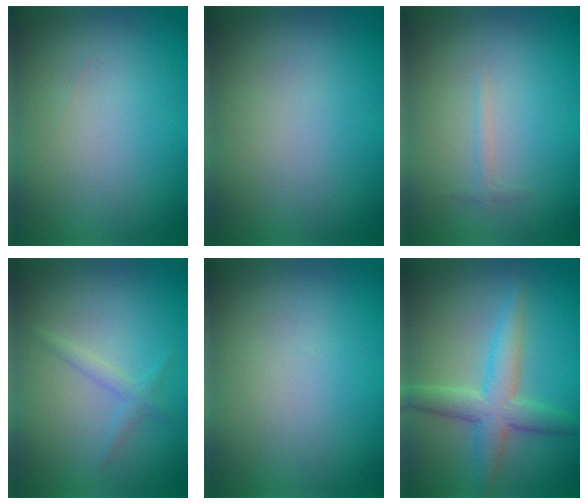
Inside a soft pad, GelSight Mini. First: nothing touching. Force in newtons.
{"total": 0.0}
{"total": 0.7, "press": 0.7, "slide": 0.0}
{"total": 1.4, "press": 1.4, "slide": 0.1}
{"total": 0.0}
{"total": 4.6, "press": 4.6, "slide": 0.1}